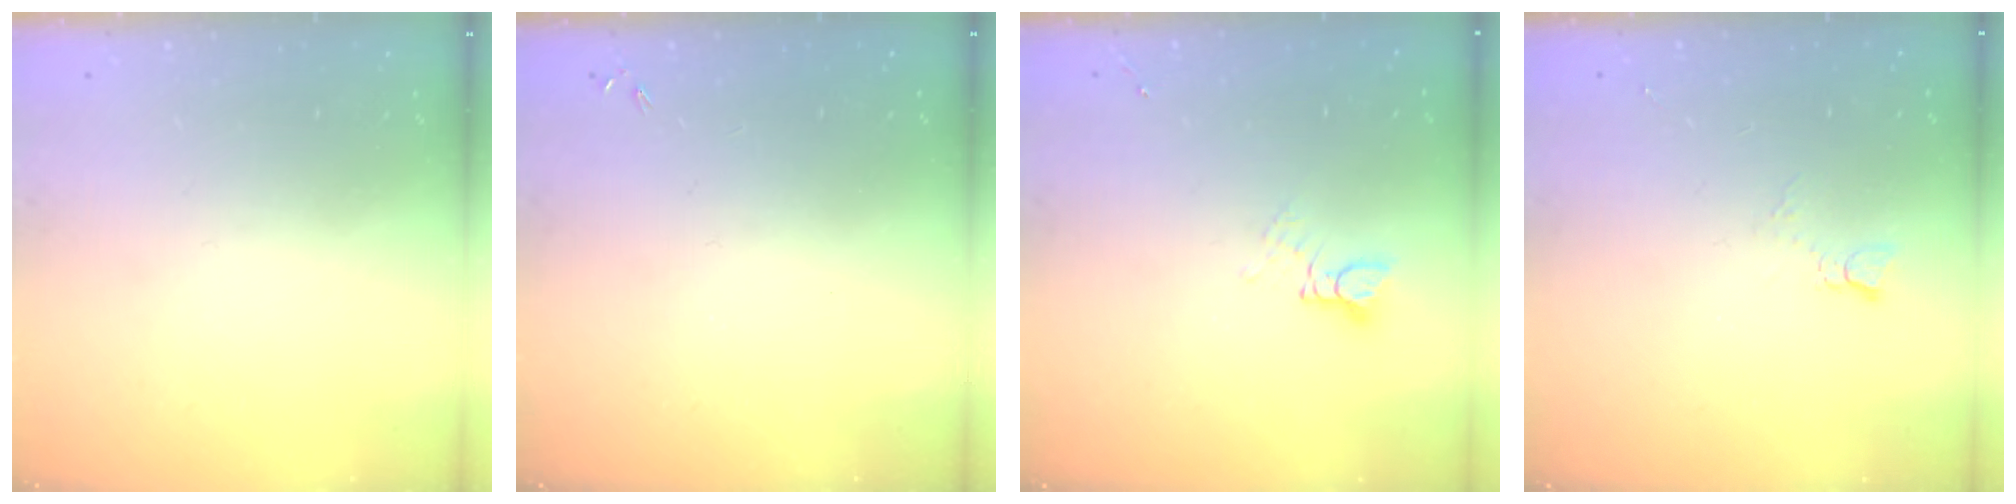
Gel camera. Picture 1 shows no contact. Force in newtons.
{"total": 0.0}
{"total": 2.9, "press": 2.9, "slide": 0.2}
{"total": 2.1, "press": 2.1, "slide": 0.3}